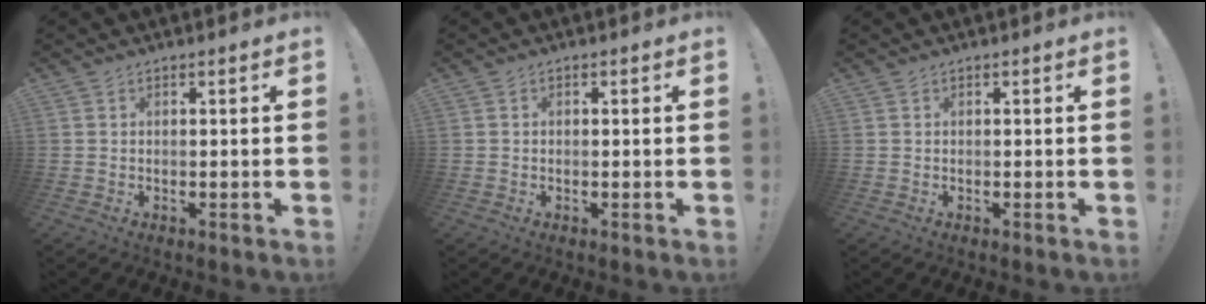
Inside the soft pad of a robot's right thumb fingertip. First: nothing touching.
{"total": 0.6, "force": [-0.3, 0.4, 0.3], "torque": [-0.008, 0.004, -0.006]}
{"total": 0.0}